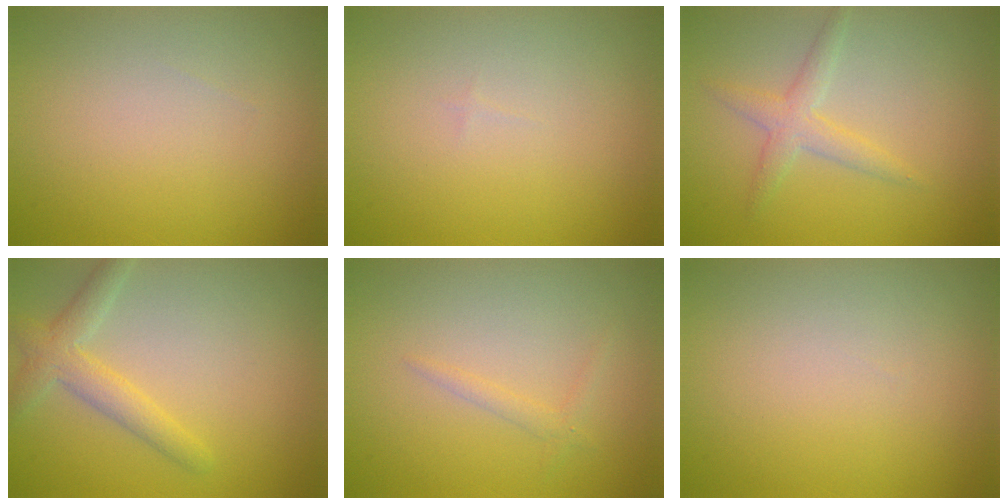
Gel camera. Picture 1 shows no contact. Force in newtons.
{"total": 0.0}
{"total": 2.2, "press": 2.2, "slide": 0.1}
{"total": 3.1, "press": 3.1, "slide": 0.2}
{"total": 0.9, "press": 0.9, "slide": 0.1}
{"total": 0.0}